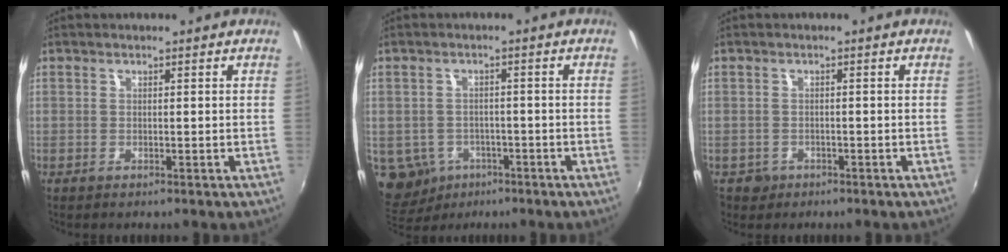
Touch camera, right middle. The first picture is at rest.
{"total": 9.4, "force": [-4.1, 7.7, 3.3], "torque": [-0.107, -0.010, -0.049]}
{"total": 2.7, "force": [-1.2, 2.4, 0.6], "torque": [-0.020, -0.002, -0.016]}